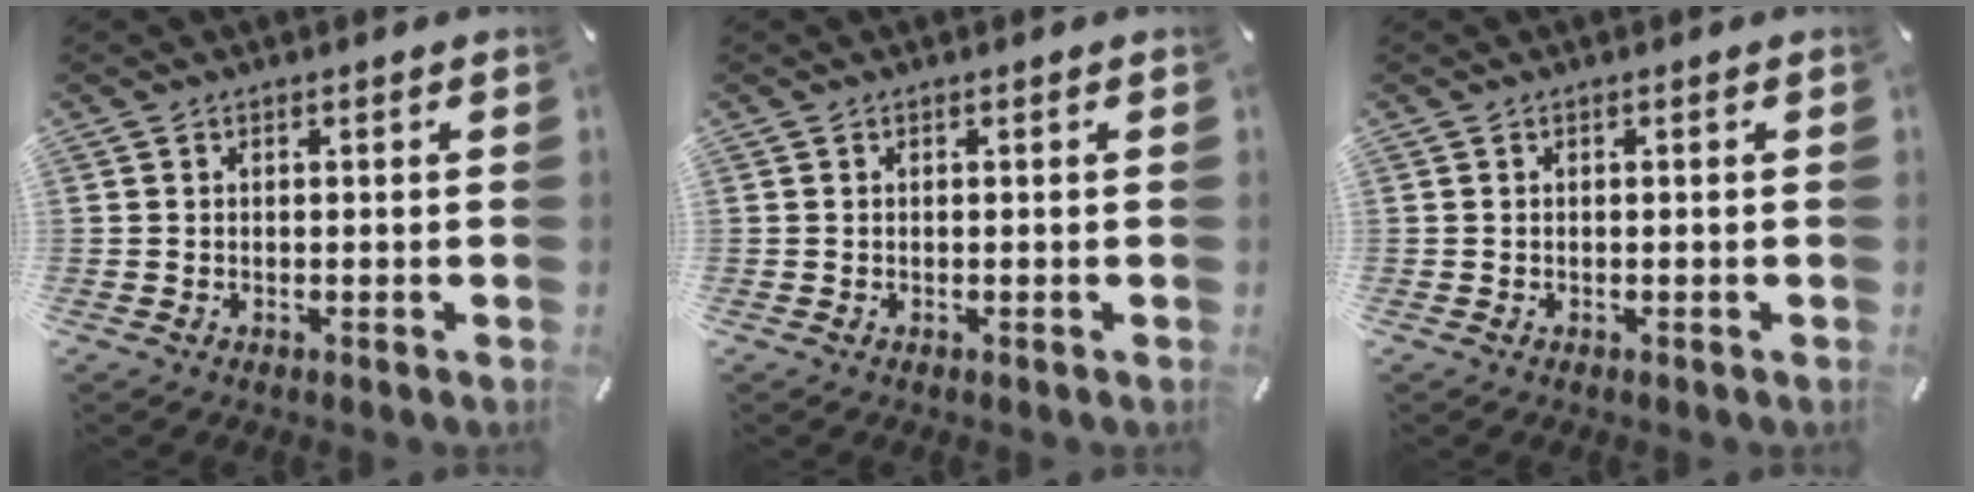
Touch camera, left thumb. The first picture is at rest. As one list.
[{"total": 0.0}, {"total": 0.0}]